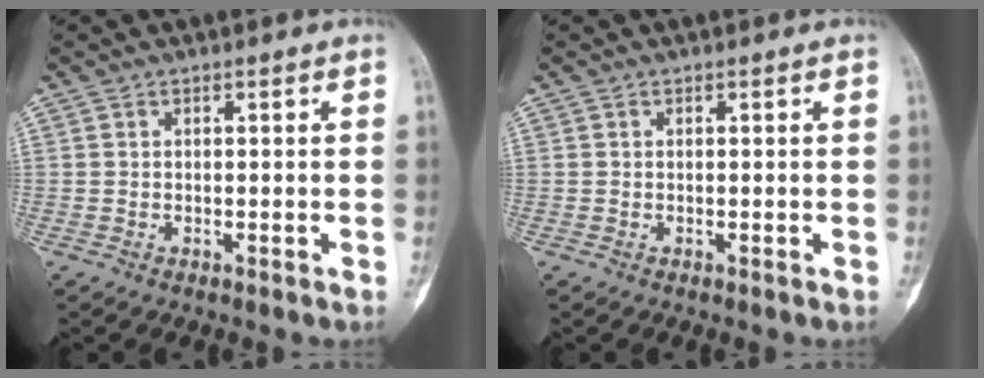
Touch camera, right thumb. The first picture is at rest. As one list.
[{"total": 0.0}]